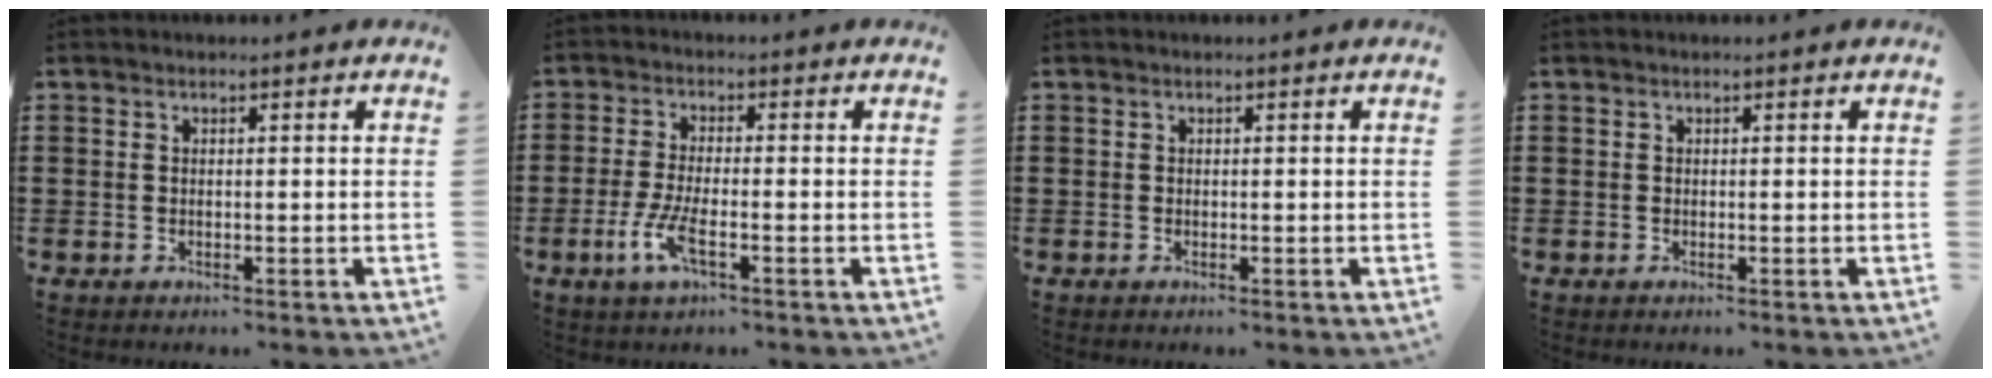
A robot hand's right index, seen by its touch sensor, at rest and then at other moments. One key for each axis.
{"total": 5.4, "fx": -2.3, "fy": 1.2, "fz": 4.7, "tx": -0.111, "ty": -0.016, "tz": -0.049}
{"total": 0.0}
{"total": 0.0}